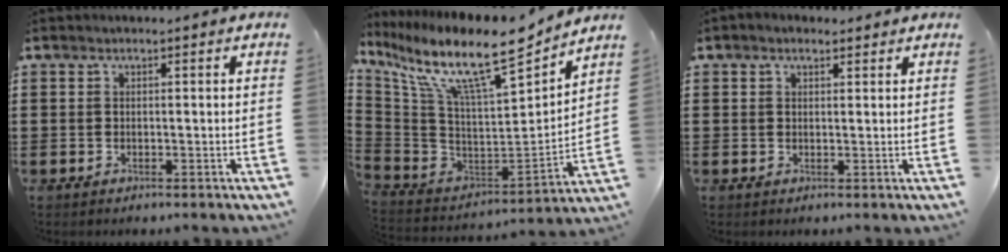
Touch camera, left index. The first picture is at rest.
{"total": 13.2, "force": [10.0, 2.0, 8.4], "torque": [-0.179, -0.072, 0.163]}
{"total": 1.2, "force": [0.9, 0.6, 0.5], "torque": [-0.012, 0.005, 0.017]}